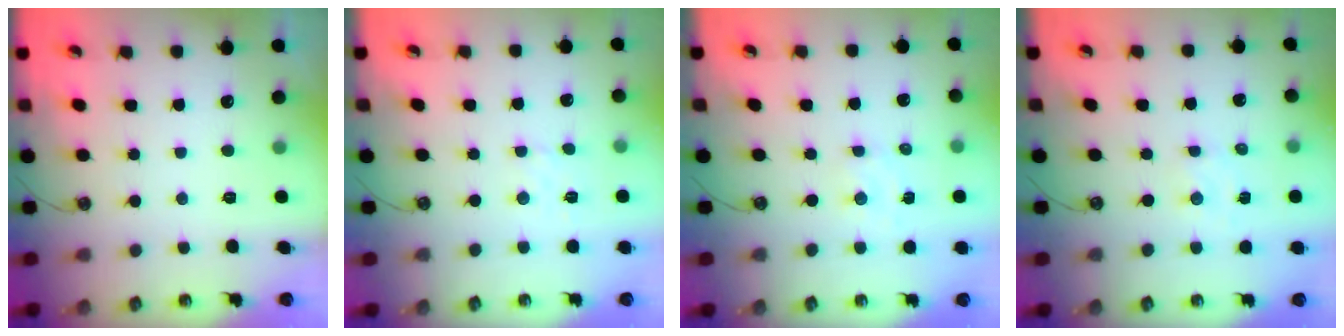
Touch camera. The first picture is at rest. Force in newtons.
{"total": 2.0, "press": 1.9, "slide": 0.6}
{"total": 2.3, "press": 2.3, "slide": 0.3}
{"total": 1.7, "press": 1.6, "slide": 0.3}